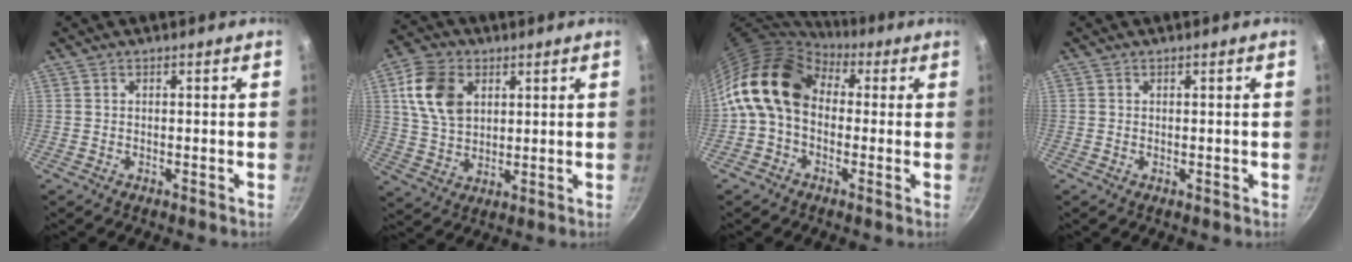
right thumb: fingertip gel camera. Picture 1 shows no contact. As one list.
[{"total": 11.4, "force": [3.5, 8.0, 7.3], "torque": [-0.117, -0.006, 0.066]}, {"total": 14.2, "force": [1.2, 10.5, 9.4], "torque": [-0.145, 0.031, -0.001]}, {"total": 0.0}]